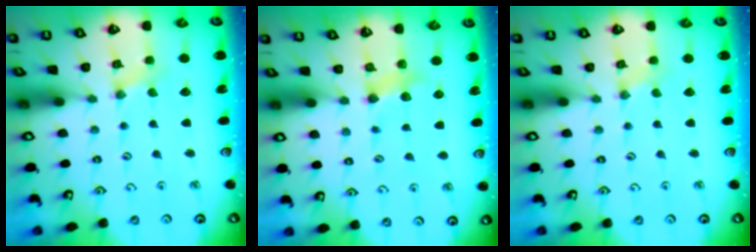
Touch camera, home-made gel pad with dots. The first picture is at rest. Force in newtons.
{"total": 5.1, "press": 5.0, "slide": 0.8}
{"total": 0.0}